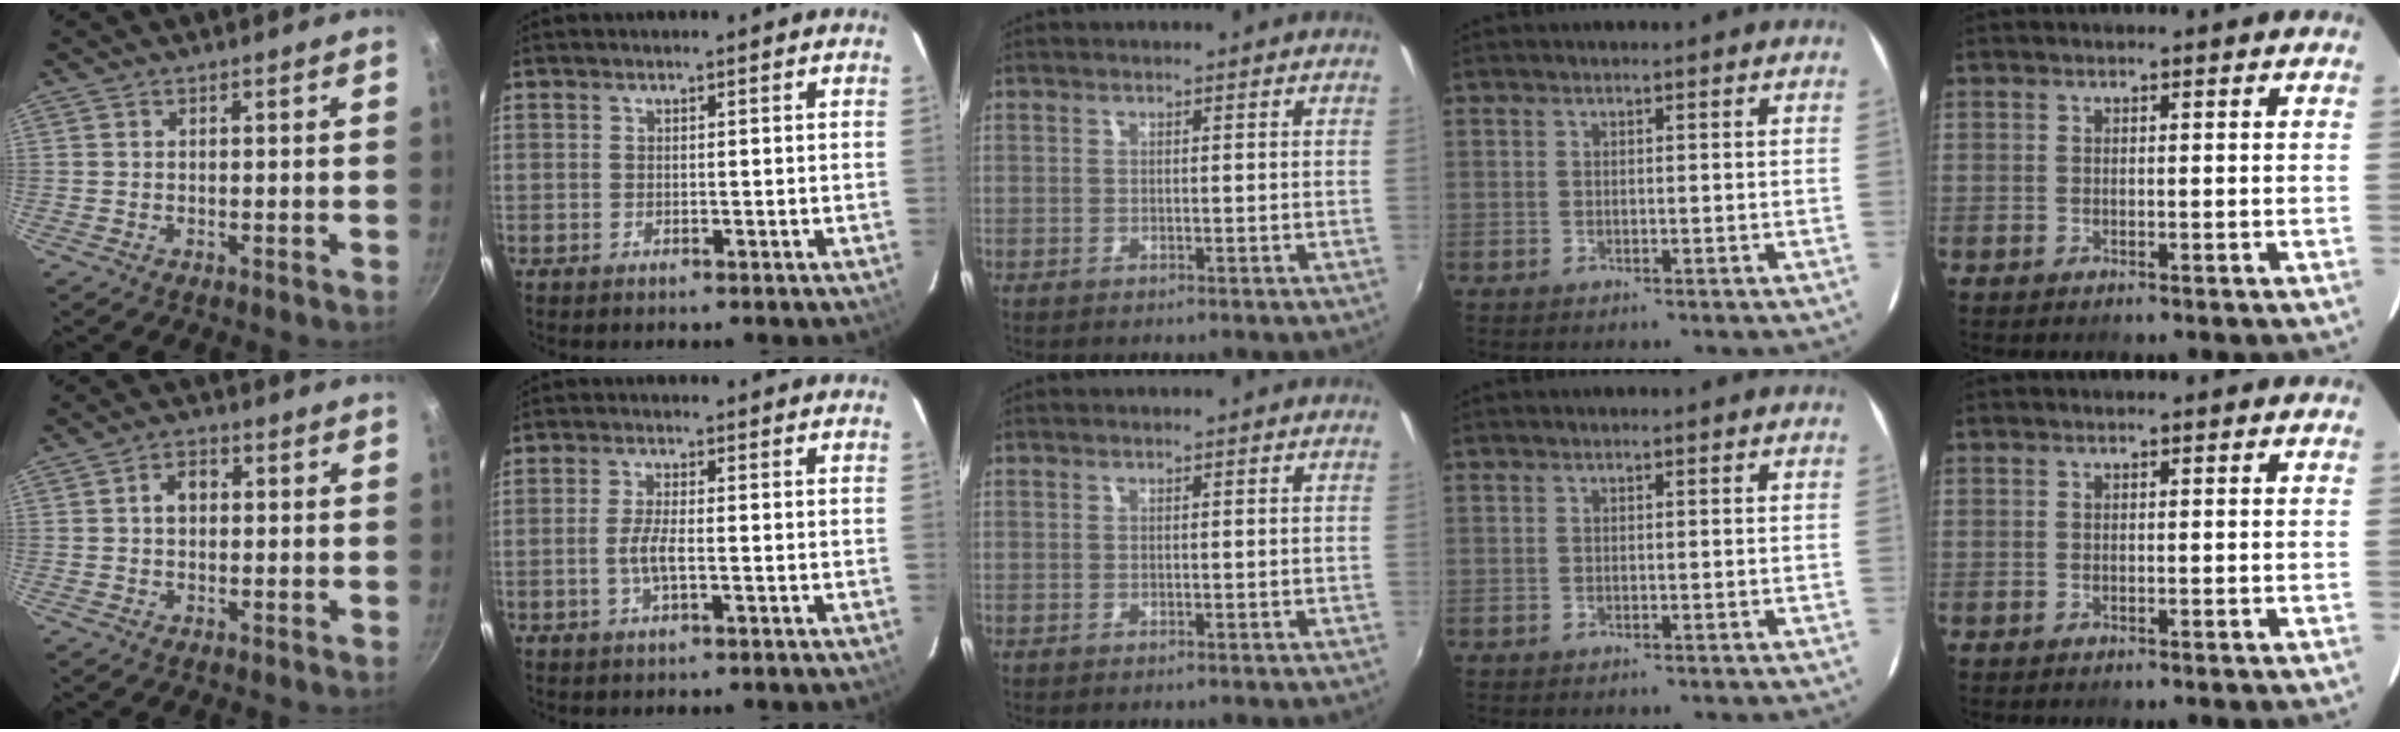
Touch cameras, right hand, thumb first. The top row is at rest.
{"thumb": {"total": 4.0, "force": [0.4, 2.9, 2.7], "torque": [-0.025, 0.011, 0.002]}, "index": {"total": 3.9, "force": [-1.1, 0.8, 3.7], "torque": [-0.075, -0.002, -0.021]}}